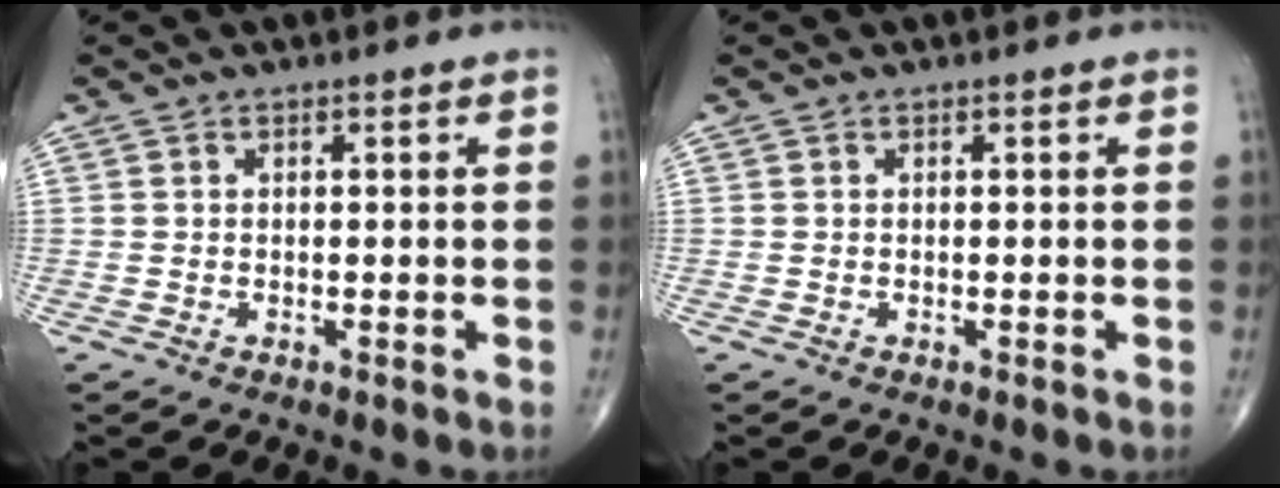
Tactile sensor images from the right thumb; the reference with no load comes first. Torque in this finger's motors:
{"motor_torque": [0.00, 0.00, 0.00, 0.00, 0.02]}